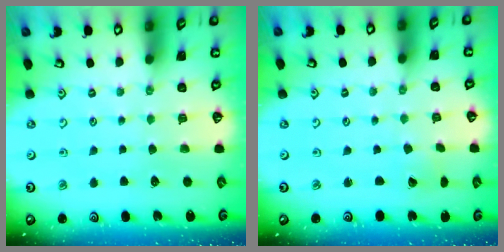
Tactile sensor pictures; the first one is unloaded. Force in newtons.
{"total": 0.7, "press": 0.7, "slide": 0.1}